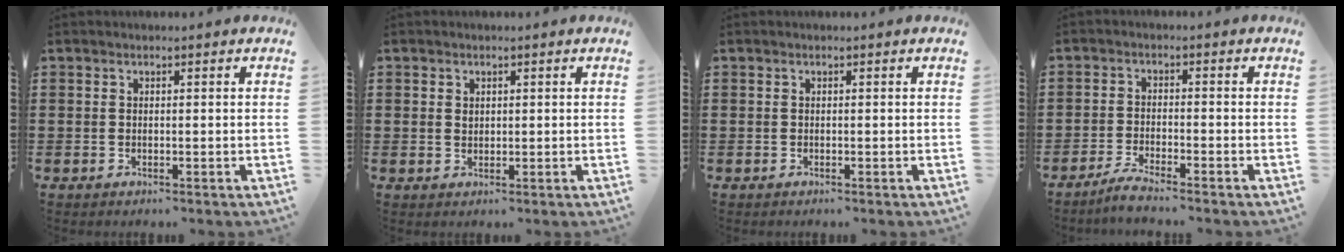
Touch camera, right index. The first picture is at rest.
{"total": 1.0, "force": [0.5, 0.8, 0.4], "torque": [-0.010, 0.003, 0.010]}
{"total": 0.0}
{"total": 2.9, "force": [-2.7, -0.3, 1.1], "torque": [-0.027, 0.001, -0.054]}